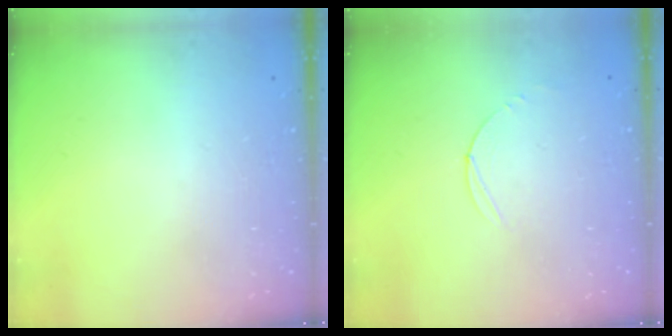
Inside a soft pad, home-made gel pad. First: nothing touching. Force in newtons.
{"total": 3.0, "press": 3.0, "slide": 0.3}